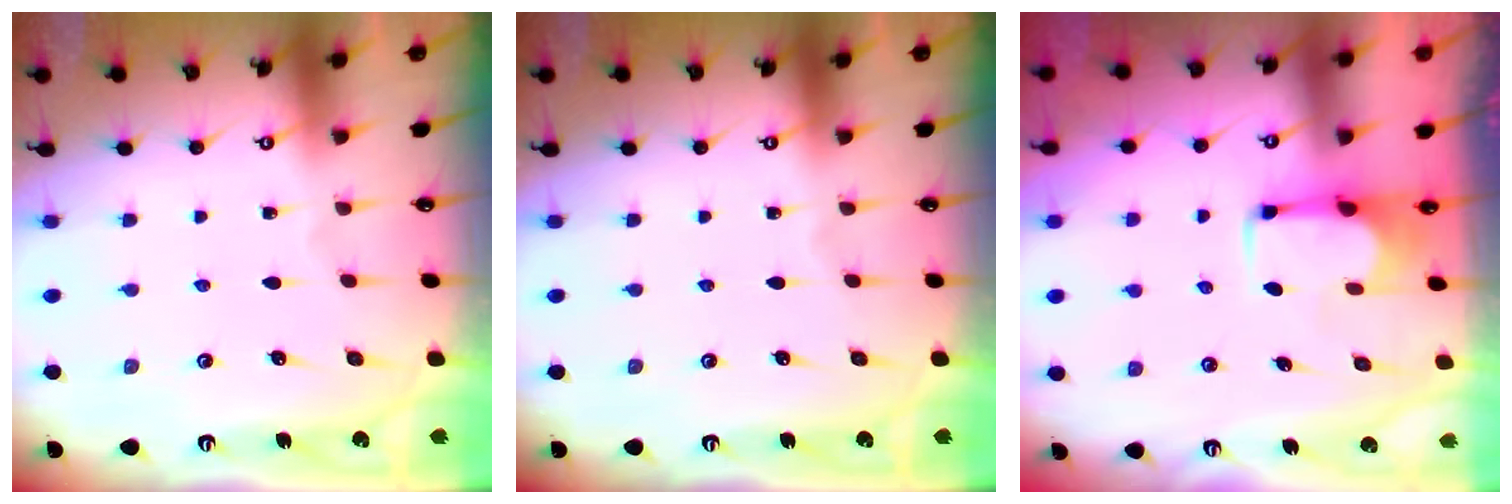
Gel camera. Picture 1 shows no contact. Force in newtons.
{"total": 0.0}
{"total": 1.7, "press": 1.5, "slide": 0.7}